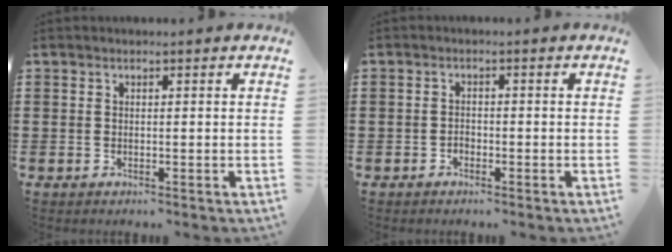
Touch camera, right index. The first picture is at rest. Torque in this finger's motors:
{"motor_torque": [2.14, 0.00, -0.04, -0.11]}